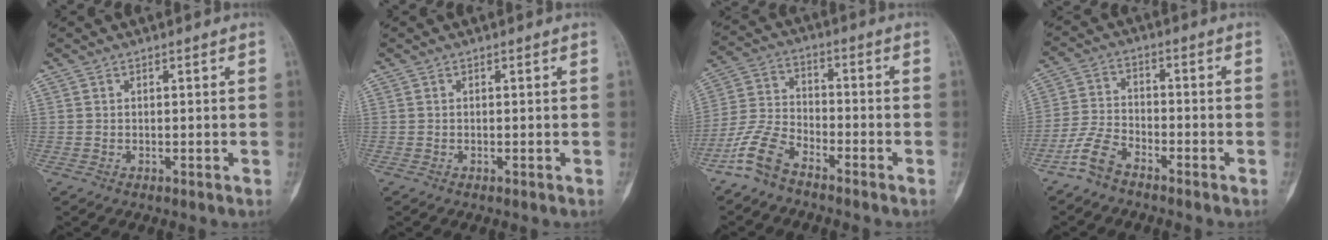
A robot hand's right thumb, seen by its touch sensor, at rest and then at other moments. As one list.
[{"total": 0.0}, {"total": 8.5, "force": [-6.2, 3.7, 4.4], "torque": [-0.102, 0.036, -0.135]}, {"total": 6.2, "force": [-4.7, 2.7, 3.1], "torque": [-0.071, 0.022, -0.101]}]